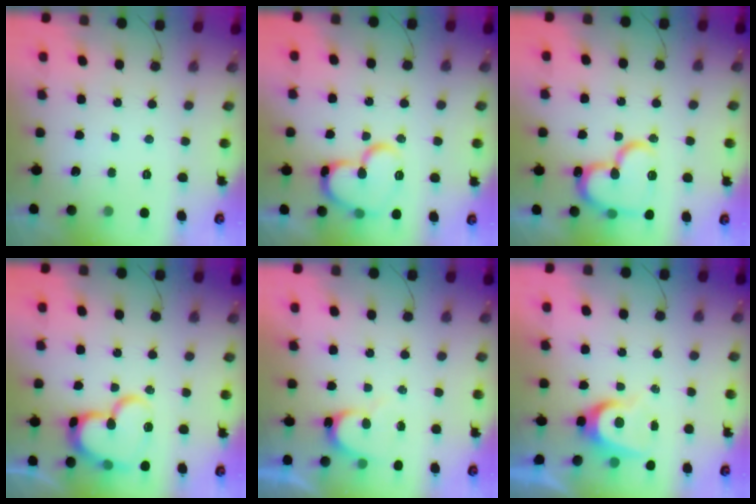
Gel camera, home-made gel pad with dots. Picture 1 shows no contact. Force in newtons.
{"total": 17.3, "press": 17.2, "slide": 1.6}
{"total": 19.1, "press": 19.0, "slide": 1.8}
{"total": 15.9, "press": 15.8, "slide": 1.9}
{"total": 7.6, "press": 7.6, "slide": 0.4}
{"total": 6.3, "press": 6.3, "slide": 0.4}